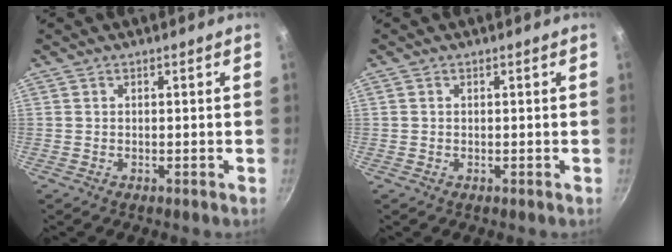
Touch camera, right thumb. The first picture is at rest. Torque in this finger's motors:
{"motor_torque": [-0.03, -0.21, -0.24, 0.08, 0.04]}